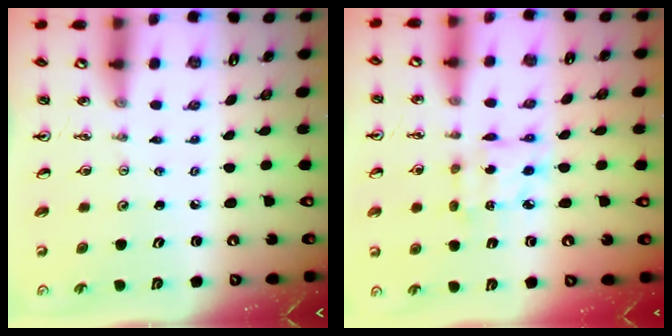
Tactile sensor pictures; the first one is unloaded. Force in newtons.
{"total": 5.8, "press": 5.8, "slide": 0.2}